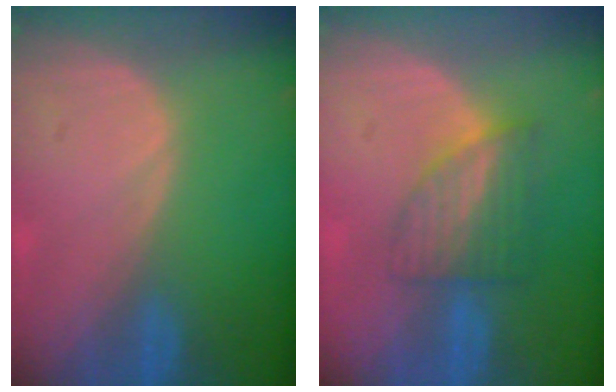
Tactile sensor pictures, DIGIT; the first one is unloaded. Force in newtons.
{"total": 6.4, "press": 5.7, "slide": 3.0}